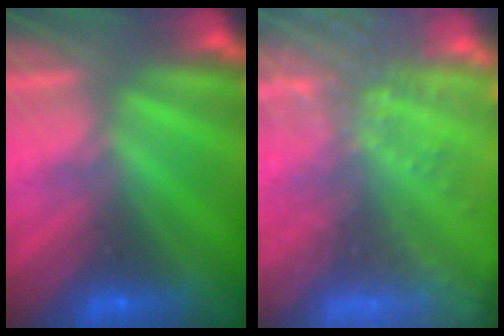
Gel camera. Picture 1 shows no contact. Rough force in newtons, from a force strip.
{"total": 9.2}